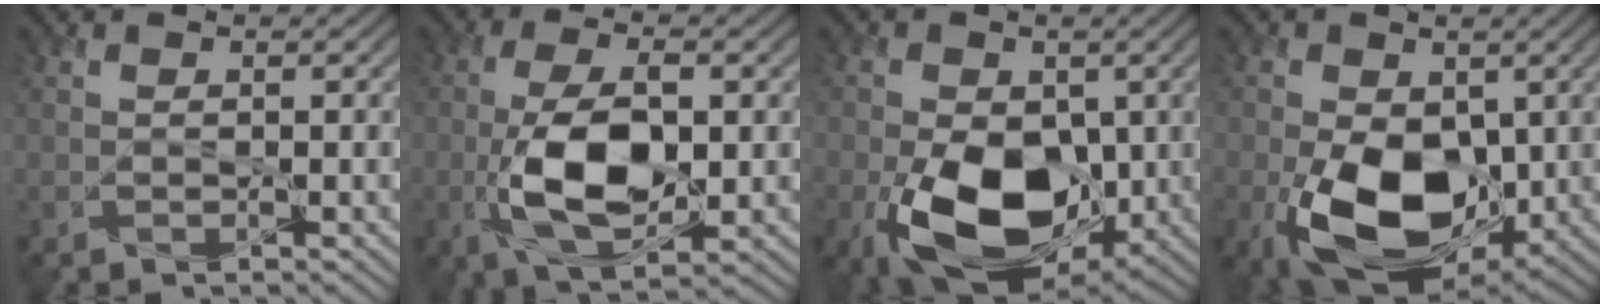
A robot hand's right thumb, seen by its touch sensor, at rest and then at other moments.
{"total": 9.7, "force": [-2.1, 3.9, 8.6], "torque": [-0.171, 0.000, -0.038]}
{"total": 14.0, "force": [-3.6, 8.6, 10.4], "torque": [-0.192, -0.034, -0.067]}
{"total": 13.8, "force": [-3.1, 8.4, 10.5], "torque": [-0.207, -0.028, -0.063]}